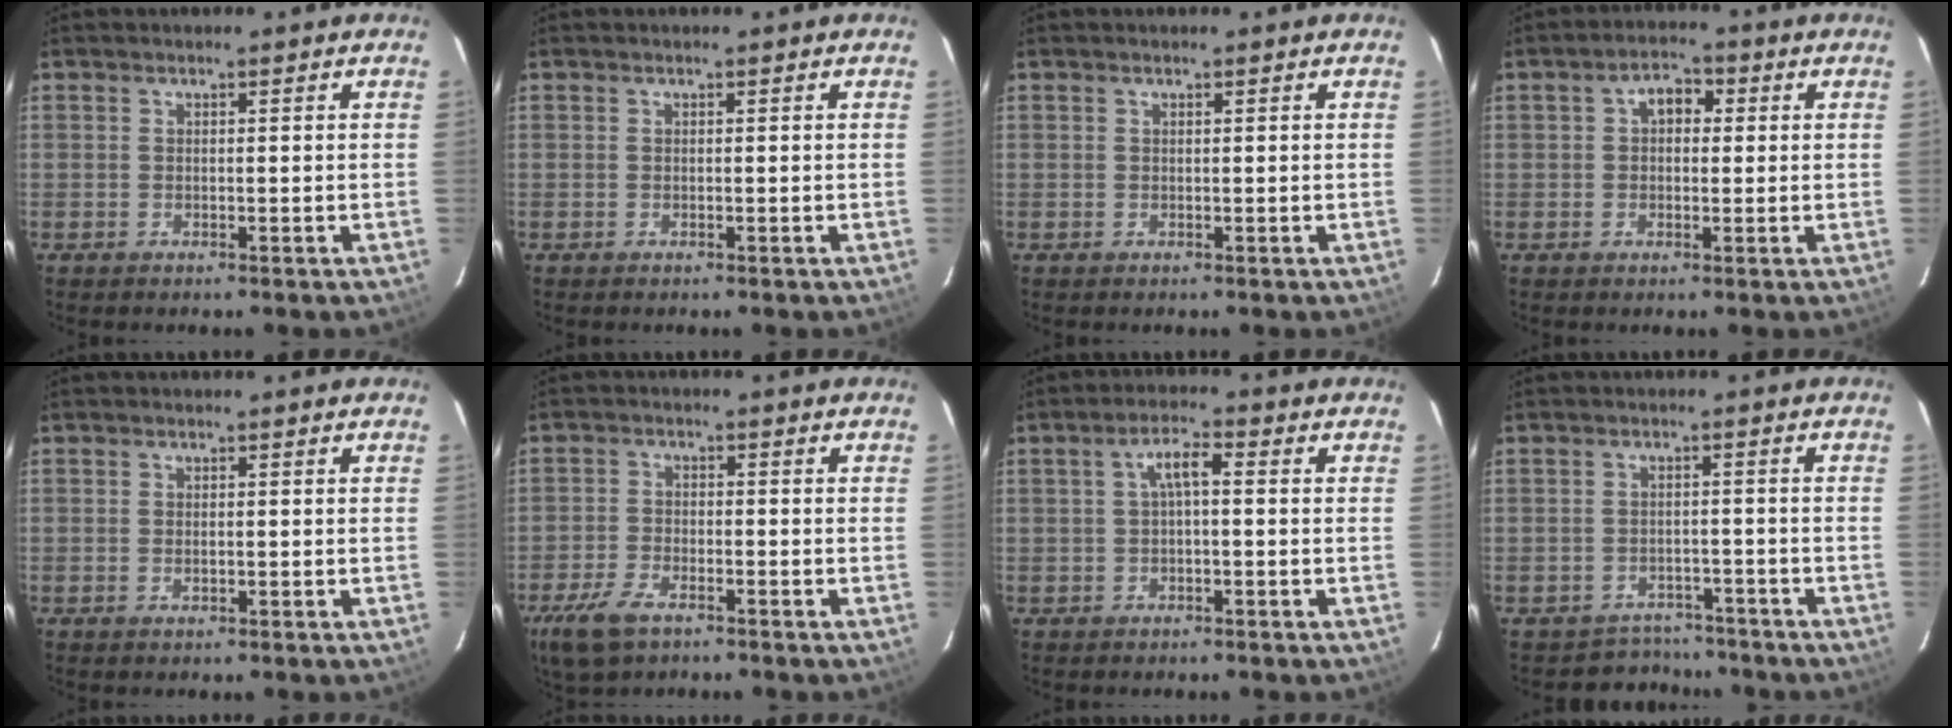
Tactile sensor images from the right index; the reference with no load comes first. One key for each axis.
{"total": 0.0}
{"total": 0.0}
{"total": 4.3, "fx": 0.8, "fy": 3.1, "fz": 2.9, "tx": -0.047, "ty": 0.018, "tz": 0.012}
{"total": 0.9, "fx": -0.1, "fy": 0.6, "fz": 0.7, "tx": -0.013, "ty": -0.001, "tz": -0.001}
{"total": 7.8, "fx": -5.0, "fy": 3.7, "fz": 4.8, "tx": -0.128, "ty": -0.012, "tz": -0.099}
{"total": 3.6, "fx": 0.1, "fy": 1.0, "fz": 3.5, "tx": -0.067, "ty": 0.013, "tz": 0.004}
{"total": 5.7, "fx": -4.8, "fy": 3.1, "fz": -0.6, "tx": 0.003, "ty": 0.021, "tz": -0.067}